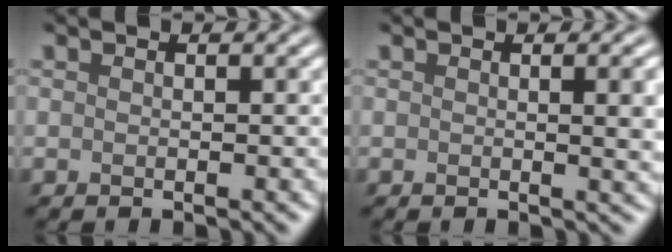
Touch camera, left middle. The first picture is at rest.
{"total": 3.3, "force": [0.4, 1.0, 3.1], "torque": [-0.032, 0.005, 0.002]}